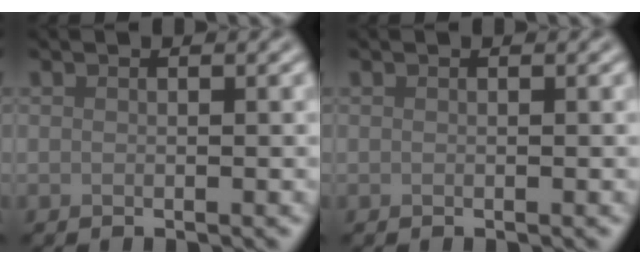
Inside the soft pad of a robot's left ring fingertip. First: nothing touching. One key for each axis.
{"total": 0.0}